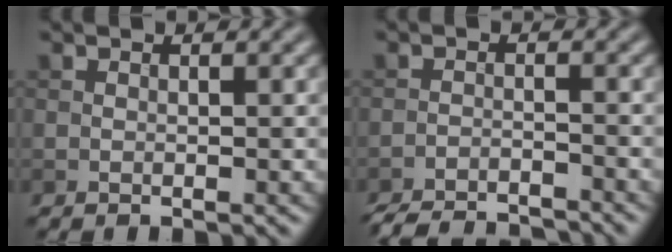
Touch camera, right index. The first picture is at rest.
{"total": 6.9, "force": [-6.7, 1.1, 1.6], "torque": [-0.028, -0.014, -0.106]}